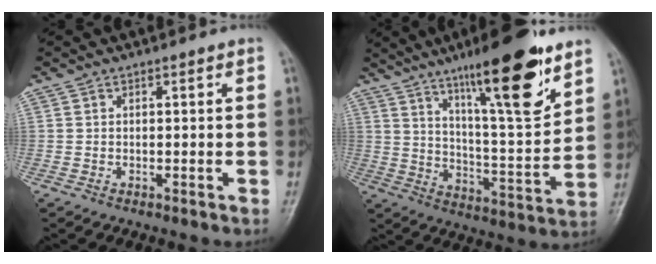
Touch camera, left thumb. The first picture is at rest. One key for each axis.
{"total": 19.9, "fx": 12.3, "fy": 3.9, "fz": 15.2, "tx": -0.207, "ty": -0.065, "tz": 0.201}